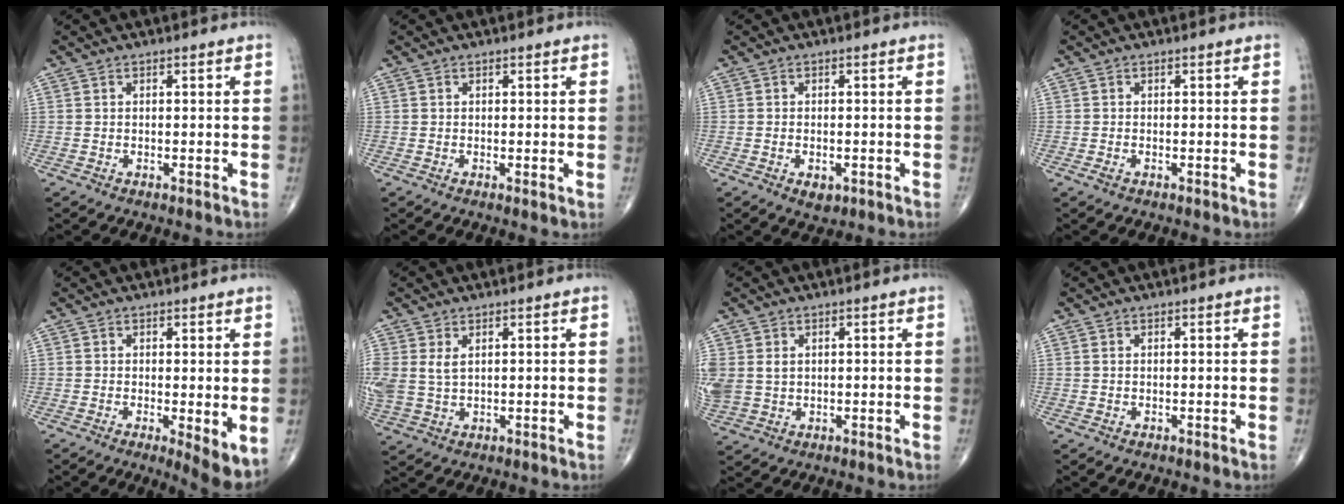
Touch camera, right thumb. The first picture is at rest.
{"total": 0.6, "force": [0.1, 0.3, 0.5], "torque": [-0.009, -0.003, -0.001]}
{"total": 2.9, "force": [-1.1, 1.8, 2.0], "torque": [-0.025, 0.001, -0.010]}
{"total": 0.8, "force": [-0.4, 0.4, 0.5], "torque": [-0.017, -0.002, -0.009]}
{"total": 5.3, "force": [-0.6, 1.6, 5.0], "torque": [-0.074, -0.017, -0.010]}
{"total": 6.1, "force": [1.6, 3.9, 4.4], "torque": [-0.114, 0.004, 0.045]}
{"total": 8.4, "force": [1.1, 6.8, 4.9], "torque": [-0.137, 0.003, 0.039]}
{"total": 0.0}